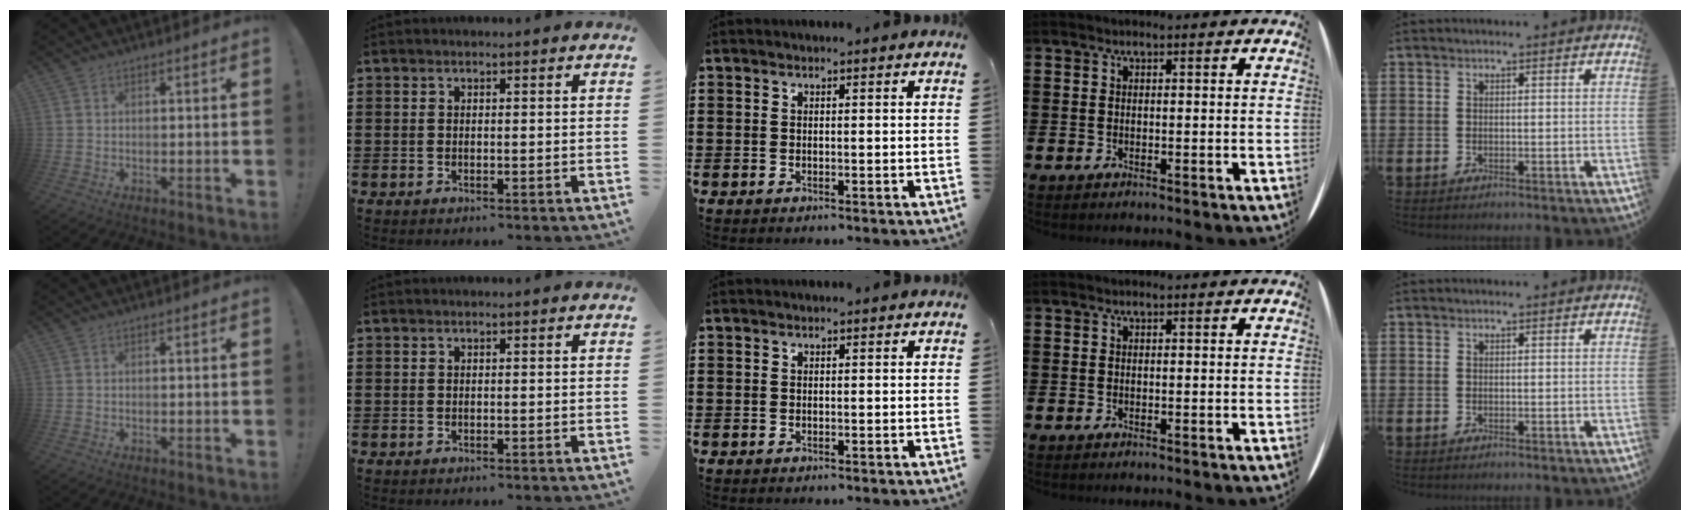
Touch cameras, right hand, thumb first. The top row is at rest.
{}